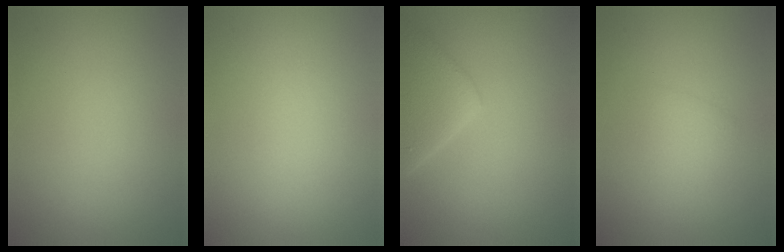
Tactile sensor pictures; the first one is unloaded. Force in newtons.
{"total": 0.0}
{"total": 4.2, "press": 4.2, "slide": 0.2}
{"total": 1.5, "press": 1.5, "slide": 0.1}